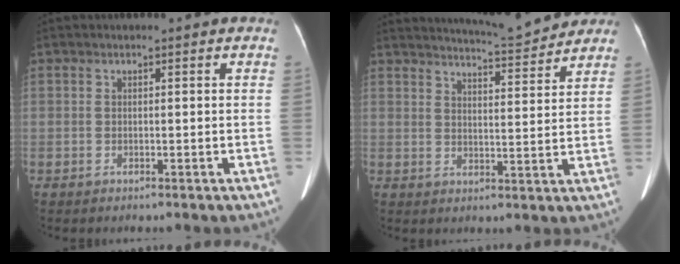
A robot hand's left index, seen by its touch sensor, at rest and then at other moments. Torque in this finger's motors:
{"motor_torque": [0.00, -0.61, 0.03, 0.01]}